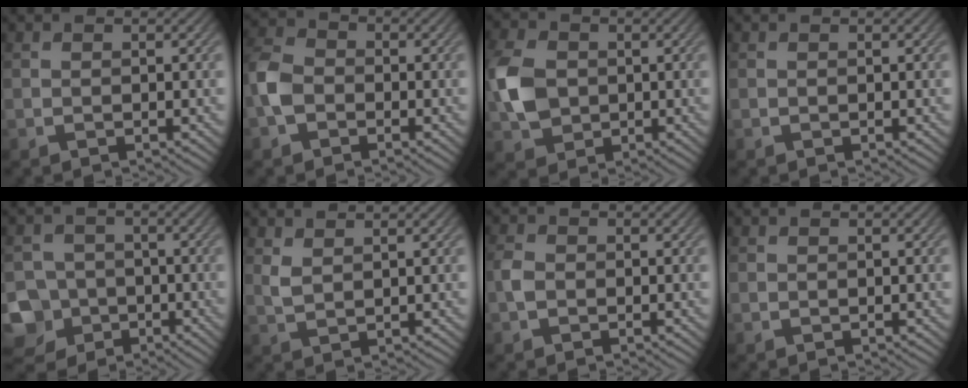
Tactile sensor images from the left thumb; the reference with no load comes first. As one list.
[{"total": 4.7, "force": [-1.7, 3.5, 2.5], "torque": [-0.067, 0.003, -0.049]}, {"total": 6.5, "force": [0.0, 5.2, 3.9], "torque": [-0.104, 0.002, -0.009]}, {"total": 0.0}, {"total": 10.4, "force": [-5.4, 8.6, 2.5], "torque": [-0.076, -0.037, -0.112]}, {"total": 1.8, "force": [1.4, 0.3, 1.0], "torque": [-0.032, 0.000, 0.031]}, {"total": 1.8, "force": [-0.6, 1.4, 1.0], "torque": [-0.023, 0.003, -0.022]}, {"total": 0.0}]